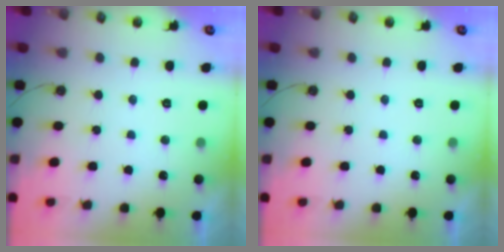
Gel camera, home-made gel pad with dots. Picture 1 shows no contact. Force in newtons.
{"total": 0.0}